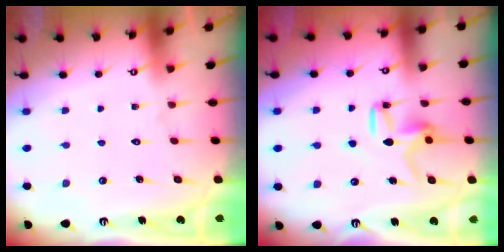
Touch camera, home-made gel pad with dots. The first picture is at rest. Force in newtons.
{"total": 9.5, "press": 9.4, "slide": 0.9}